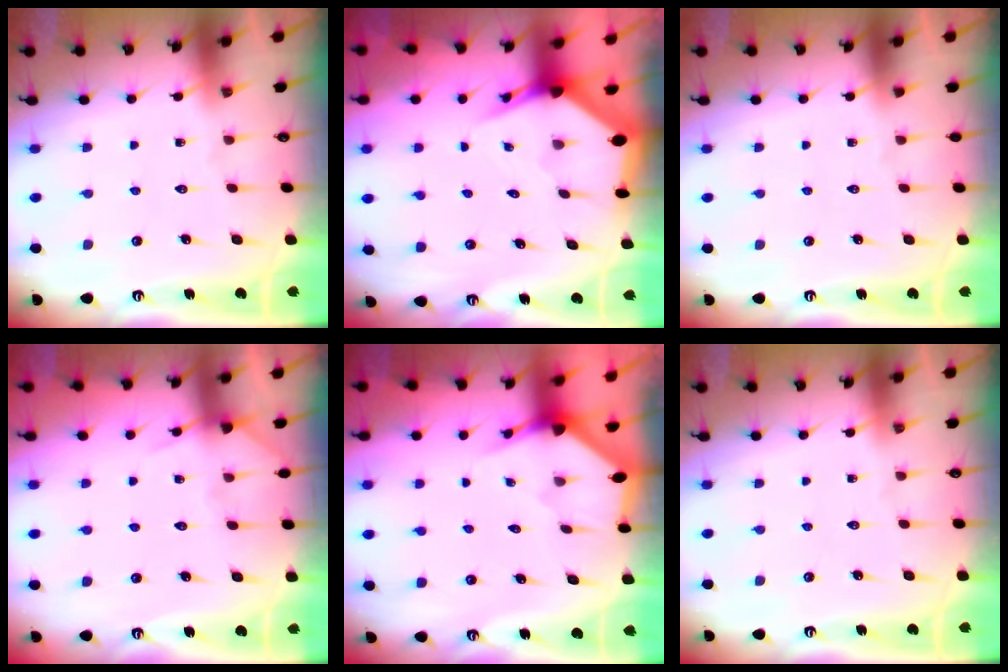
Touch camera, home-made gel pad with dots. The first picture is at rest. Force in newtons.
{"total": 3.7, "press": 3.6, "slide": 0.3}
{"total": 0.0}
{"total": 5.1, "press": 5.0, "slide": 0.7}
{"total": 2.4, "press": 2.4, "slide": 0.2}
{"total": 0.0}